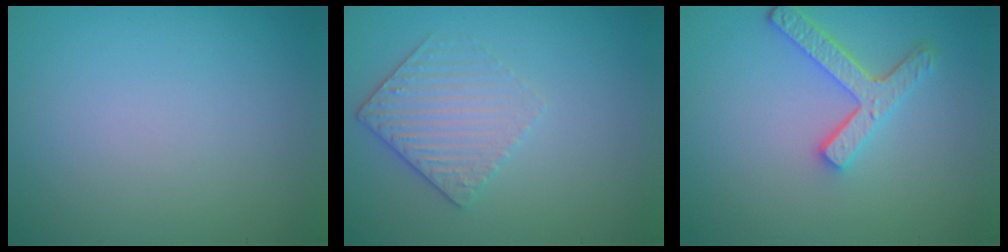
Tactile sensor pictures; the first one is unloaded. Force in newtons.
{"total": 3.3, "press": 2.8, "slide": 1.8}
{"total": 3.8, "press": 3.0, "slide": 2.4}